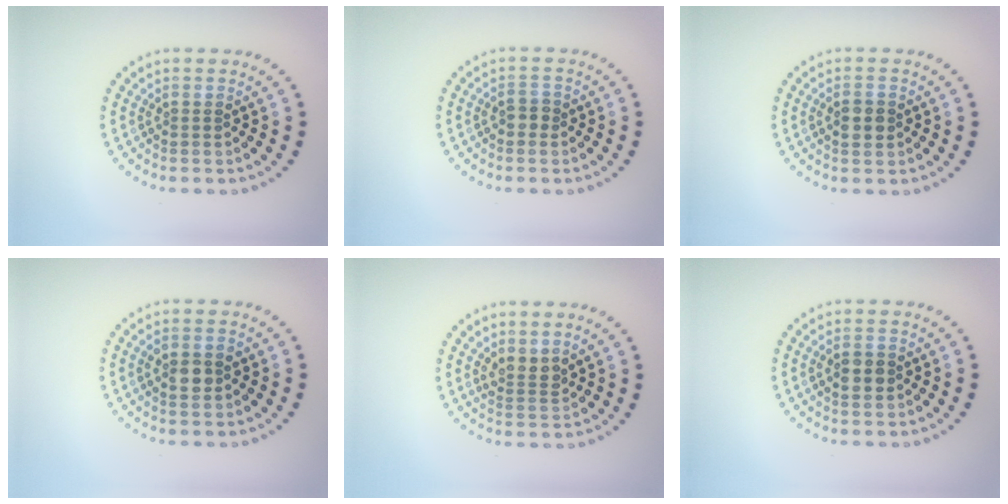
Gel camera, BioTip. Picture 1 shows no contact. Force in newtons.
{"total": 1.3, "press": 1.3, "slide": 0.3}
{"total": 1.9, "press": 1.9, "slide": 0.3}
{"total": 2.5, "press": 2.5, "slide": 0.2}
{"total": 1.9, "press": 1.6, "slide": 1.0}
{"total": 1.9, "press": 1.9, "slide": 0.3}